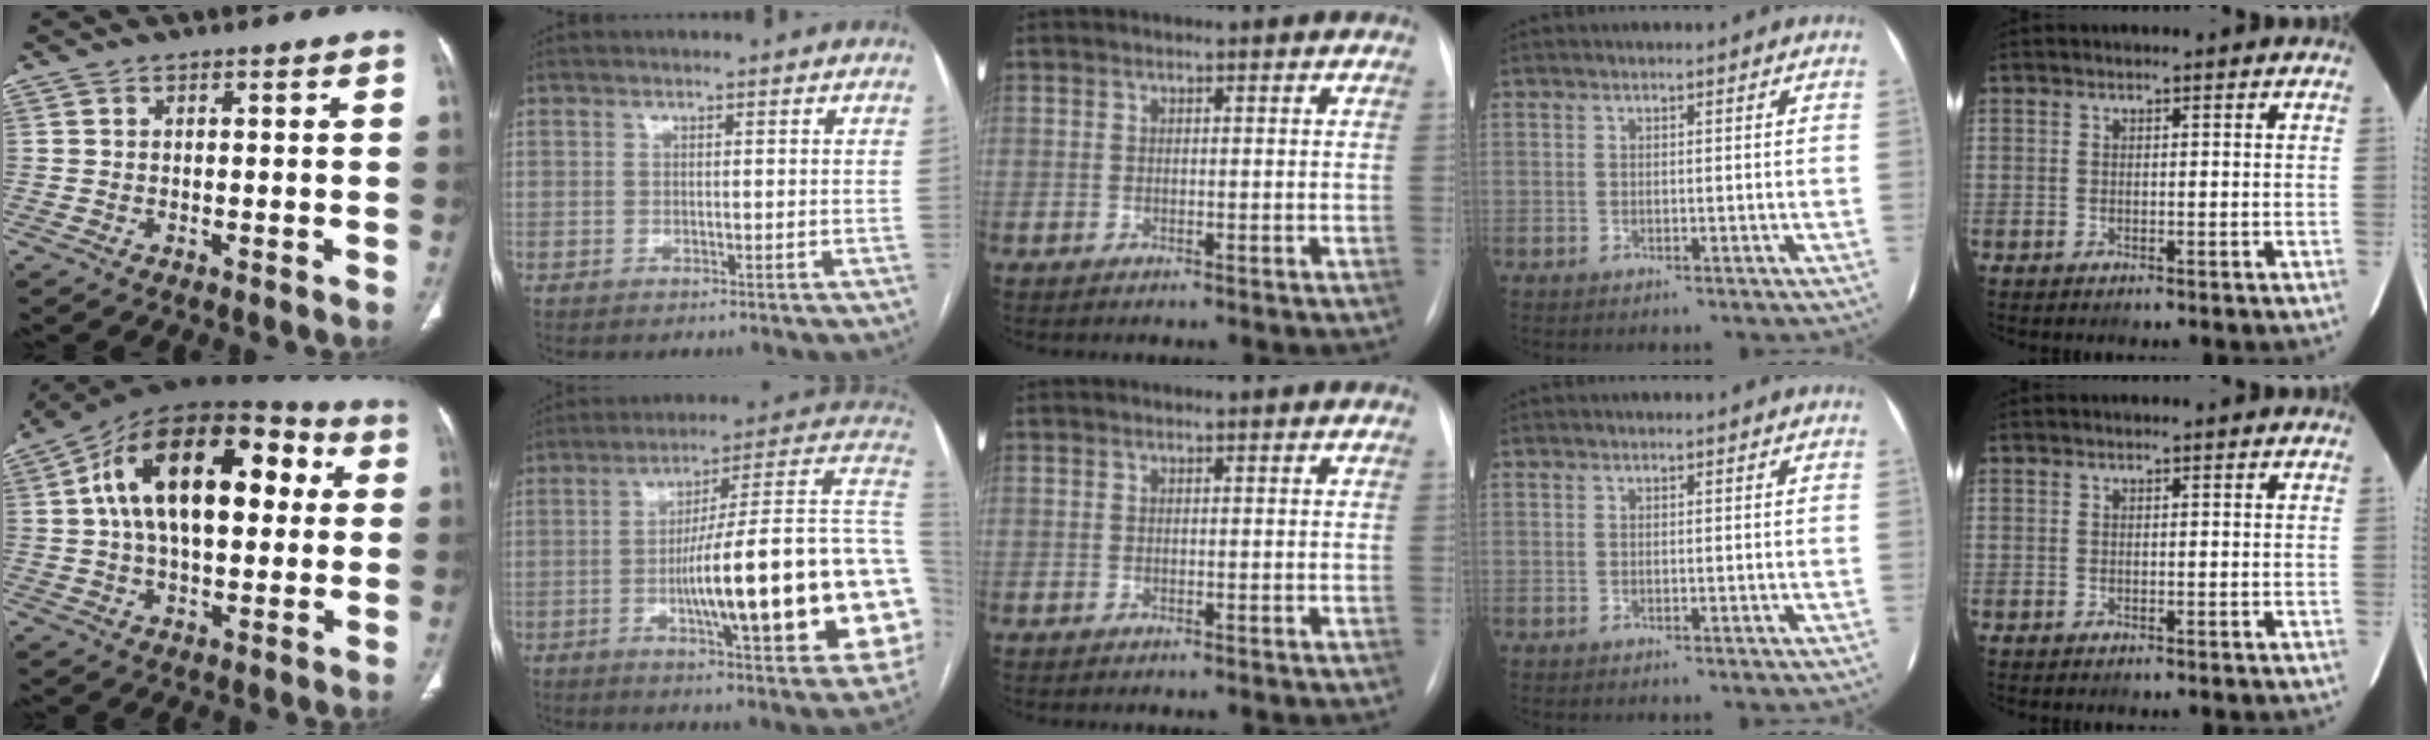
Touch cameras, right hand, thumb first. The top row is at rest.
{"thumb": {"total": 24.7, "force": [4.9, 13.4, 20.2], "torque": [-0.315, 0.036, 0.069]}, "index": {"total": 28.5, "force": [-3.4, 3.0, 28.1], "torque": [-0.316, 0.017, -0.057]}}